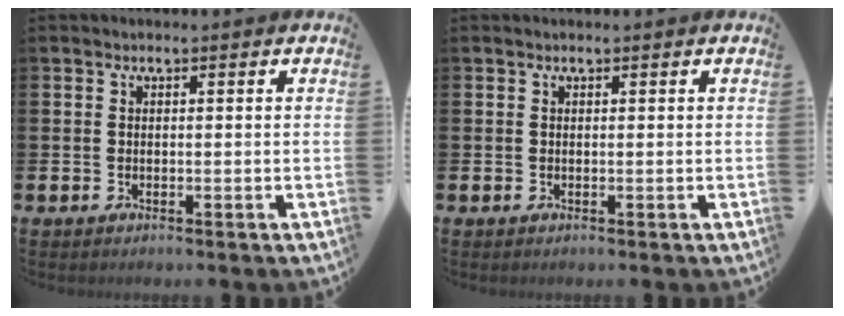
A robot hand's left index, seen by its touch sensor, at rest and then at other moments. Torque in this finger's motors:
{"motor_torque": [0.01, -1.53, -0.31, 0.06]}